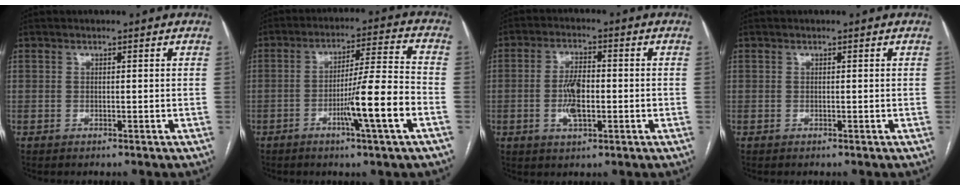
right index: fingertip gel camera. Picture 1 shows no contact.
{"total": 11.4, "force": [-4.1, -0.9, 10.5], "torque": [-0.175, -0.004, -0.069]}
{"total": 6.1, "force": [-1.0, 2.3, 5.6], "torque": [-0.116, 0.004, -0.017]}
{"total": 0.0}